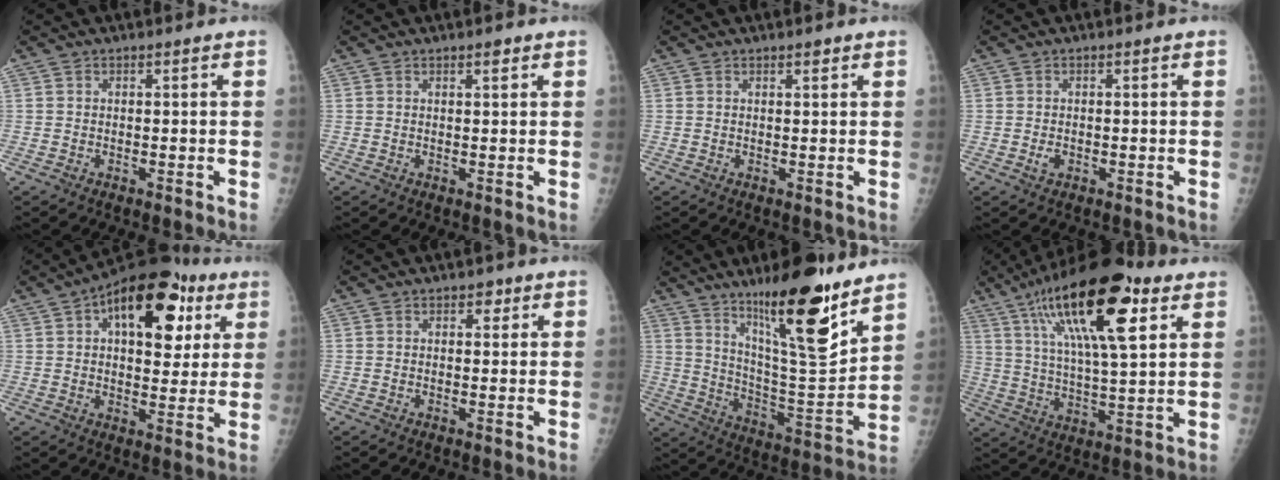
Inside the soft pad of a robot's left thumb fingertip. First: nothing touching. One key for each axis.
{"total": 1.4, "fx": 0.9, "fy": 0.5, "fz": 1.0, "tx": -0.009, "ty": -0.004, "tz": 0.013}
{"total": 1.2, "fx": 0.8, "fy": 0.4, "fz": 0.7, "tx": -0.006, "ty": -0.004, "tz": 0.012}
{"total": 1.4, "fx": -0.3, "fy": 1.0, "fz": 1.0, "tx": -0.015, "ty": -0.001, "tz": -0.005}
{"total": 20.0, "fx": 7.7, "fy": 10.7, "fz": 15.1, "tx": -0.172, "ty": 0.006, "tz": 0.107}
{"total": 2.1, "fx": 1.1, "fy": 1.4, "fz": 1.2, "tx": -0.001, "ty": -0.003, "tz": 0.012}
{"total": 20.9, "fx": 14.0, "fy": 4.4, "fz": 14.9, "tx": -0.207, "ty": -0.091, "tz": 0.235}
{"total": 22.5, "fx": 10.7, "fy": 7.0, "fz": 18.5, "tx": -0.300, "ty": -0.016, "tz": 0.178}